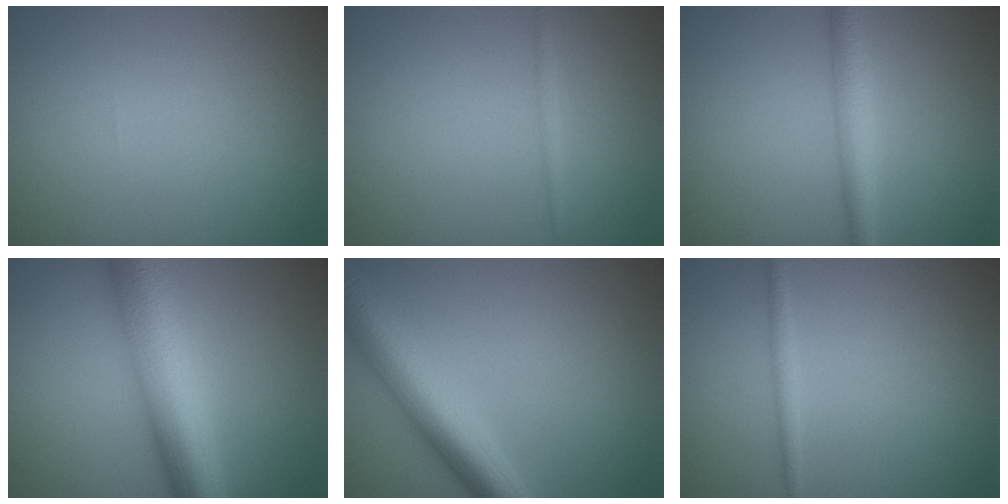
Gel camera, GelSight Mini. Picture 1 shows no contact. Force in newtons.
{"total": 0.8, "press": 0.8, "slide": 0.0}
{"total": 2.9, "press": 2.9, "slide": 0.1}
{"total": 10.0, "press": 10.0, "slide": 0.1}
{"total": 7.6, "press": 7.6, "slide": 0.2}
{"total": 1.2, "press": 1.2, "slide": 0.1}